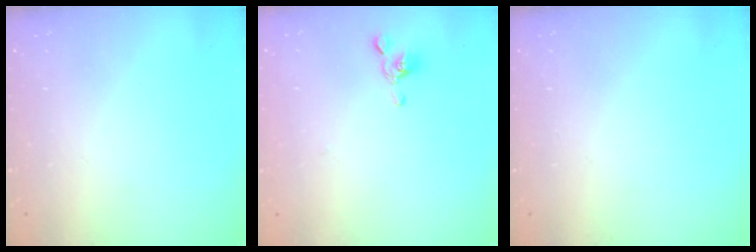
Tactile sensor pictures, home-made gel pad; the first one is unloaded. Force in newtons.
{"total": 2.5, "press": 2.5, "slide": 0.6}
{"total": 0.0}